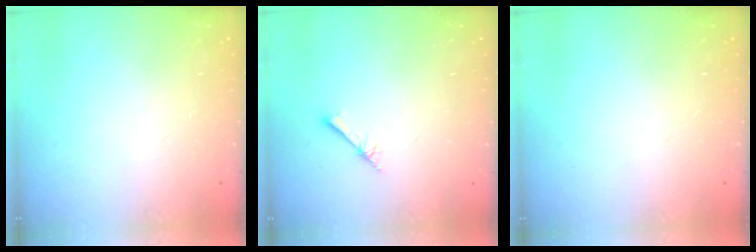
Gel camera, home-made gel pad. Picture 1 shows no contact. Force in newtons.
{"total": 2.4, "press": 2.4, "slide": 0.3}
{"total": 0.0}